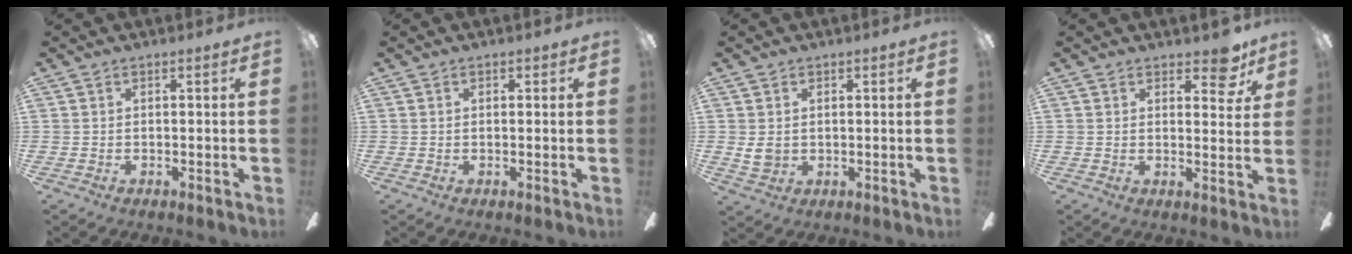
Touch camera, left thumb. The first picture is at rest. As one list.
[{"total": 0.6, "force": [0.2, 0.4, 0.4], "torque": [0.000, 0.000, 0.002]}, {"total": 3.5, "force": [0.9, 2.9, 1.8], "torque": [-0.034, -0.001, 0.014]}, {"total": 7.0, "force": [4.7, 3.3, 3.9], "torque": [-0.039, -0.019, 0.079]}]